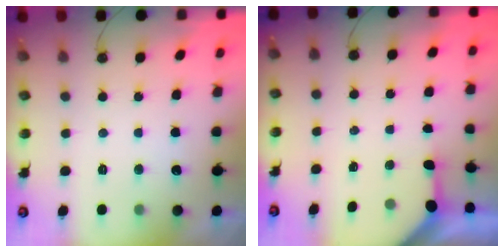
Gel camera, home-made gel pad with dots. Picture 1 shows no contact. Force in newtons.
{"total": 2.9, "press": 2.8, "slide": 0.3}